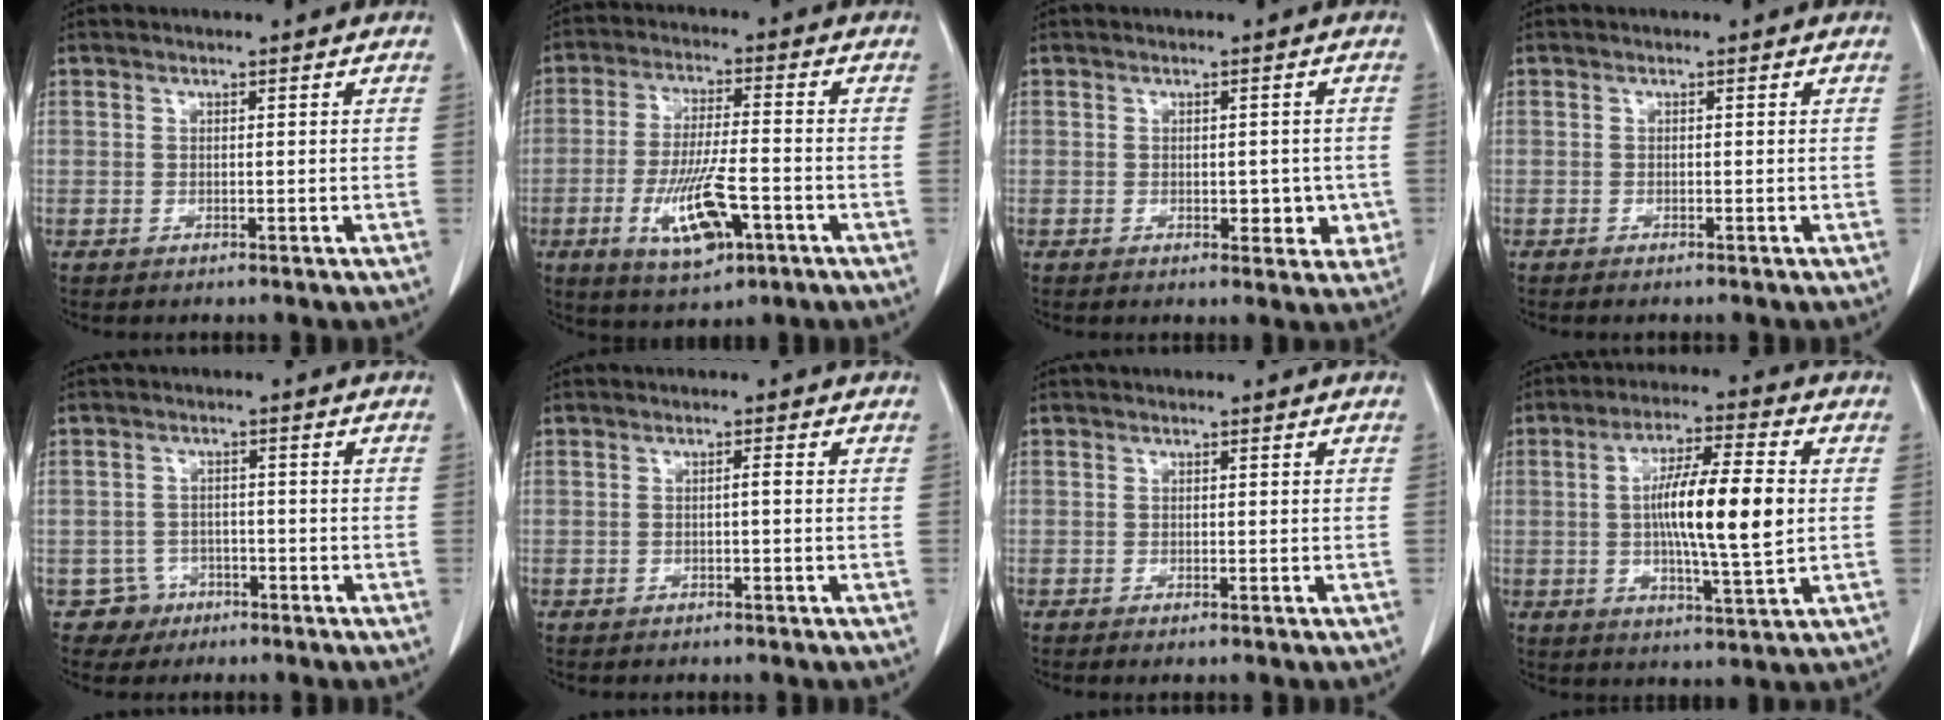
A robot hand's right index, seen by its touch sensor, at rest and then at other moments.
{"total": 10.5, "force": [-4.0, 2.7, 9.3], "torque": [-0.184, -0.010, -0.062]}
{"total": 4.1, "force": [-0.9, 2.3, 3.3], "torque": [-0.031, 0.000, -0.004]}
{"total": 0.8, "force": [-0.7, 0.0, 0.4], "torque": [-0.012, -0.003, -0.009]}
{"total": 3.7, "force": [-2.0, 3.1, -0.6], "torque": [0.017, 0.015, -0.031]}
{"total": 0.8, "force": [-0.2, 0.0, 0.7], "torque": [-0.014, 0.003, -0.002]}
{"total": 0.9, "force": [-0.7, 0.0, 0.6], "torque": [-0.013, -0.003, -0.009]}
{"total": 12.7, "force": [0.4, 1.4, 12.6], "torque": [-0.219, 0.001, 0.002]}